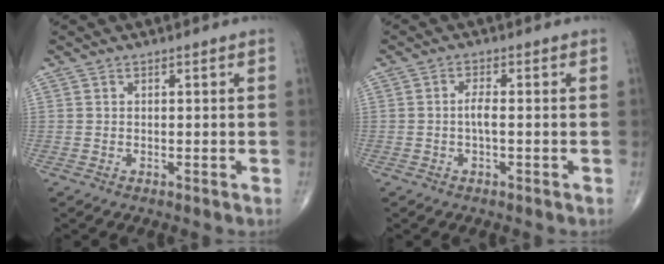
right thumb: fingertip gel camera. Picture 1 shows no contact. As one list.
[{"total": 2.3, "force": [-0.4, 0.5, 2.2], "torque": [-0.047, 0.002, -0.010]}]